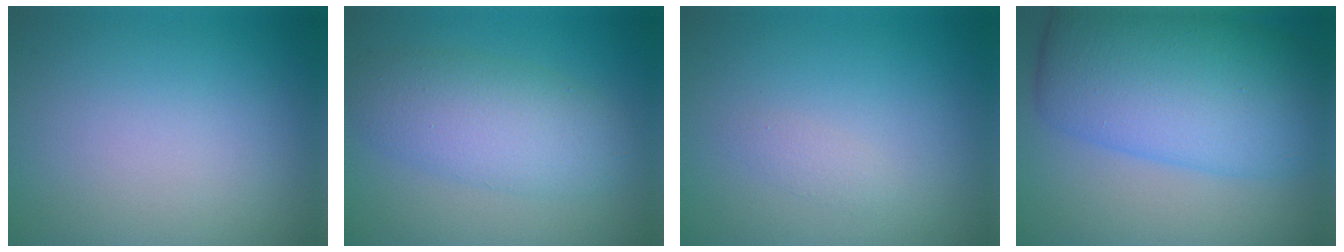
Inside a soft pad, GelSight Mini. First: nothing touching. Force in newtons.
{"total": 5.4, "press": 5.3, "slide": 0.3}
{"total": 0.8, "press": 0.8, "slide": 0.0}
{"total": 11.2, "press": 11.2, "slide": 0.3}